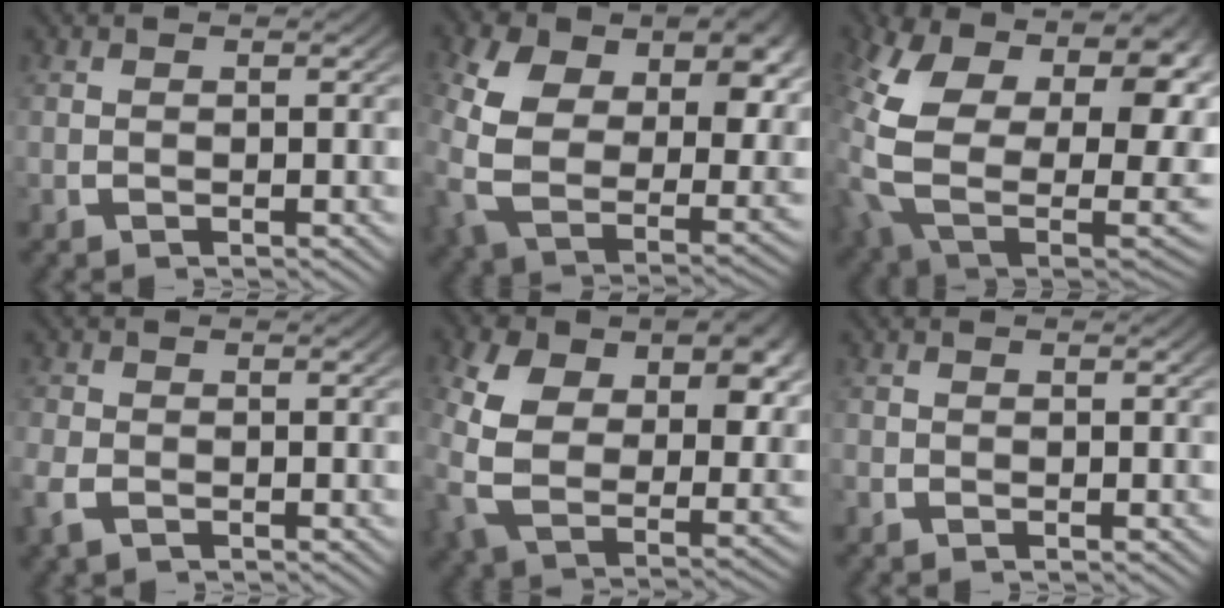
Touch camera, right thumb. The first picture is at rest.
{"total": 12.4, "force": [0.8, 8.5, 8.9], "torque": [-0.227, -0.066, 0.041]}
{"total": 20.3, "force": [-0.5, 14.2, 14.5], "torque": [-0.340, -0.083, 0.041]}
{"total": 2.3, "force": [-1.4, 1.6, 0.8], "torque": [-0.023, -0.006, -0.023]}
{"total": 11.1, "force": [0.6, 7.7, 8.0], "torque": [-0.204, -0.056, 0.032]}
{"total": 0.7, "force": [-0.3, 0.6, -0.1], "torque": [-0.004, -0.004, -0.006]}